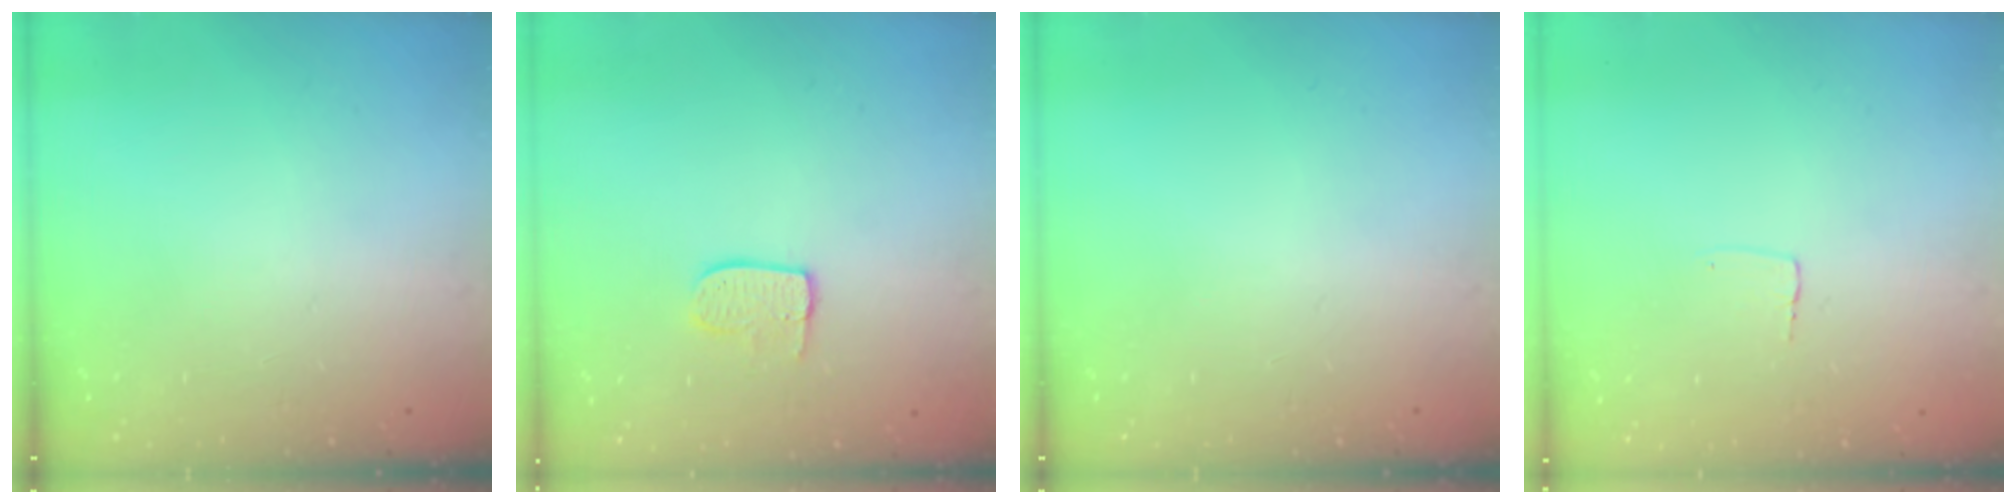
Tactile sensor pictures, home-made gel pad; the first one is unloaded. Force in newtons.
{"total": 6.7, "press": 6.7, "slide": 0.2}
{"total": 0.0}
{"total": 2.6, "press": 2.6, "slide": 0.1}